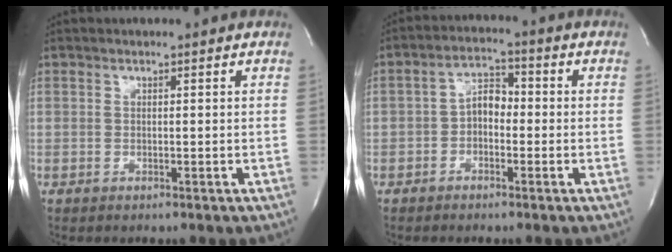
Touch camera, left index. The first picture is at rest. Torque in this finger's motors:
{"motor_torque": [0.03, 0.00, 0.05, 0.02]}